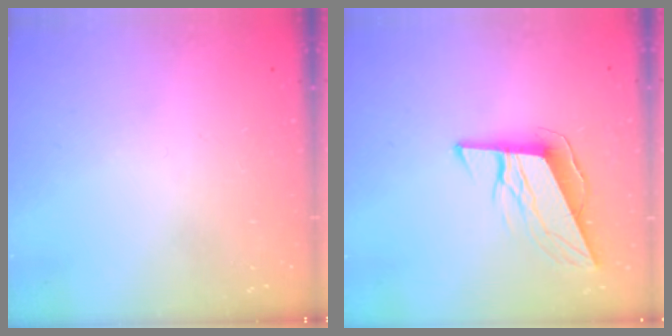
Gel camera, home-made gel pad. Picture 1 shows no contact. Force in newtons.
{"total": 10.7, "press": 10.2, "slide": 3.3}